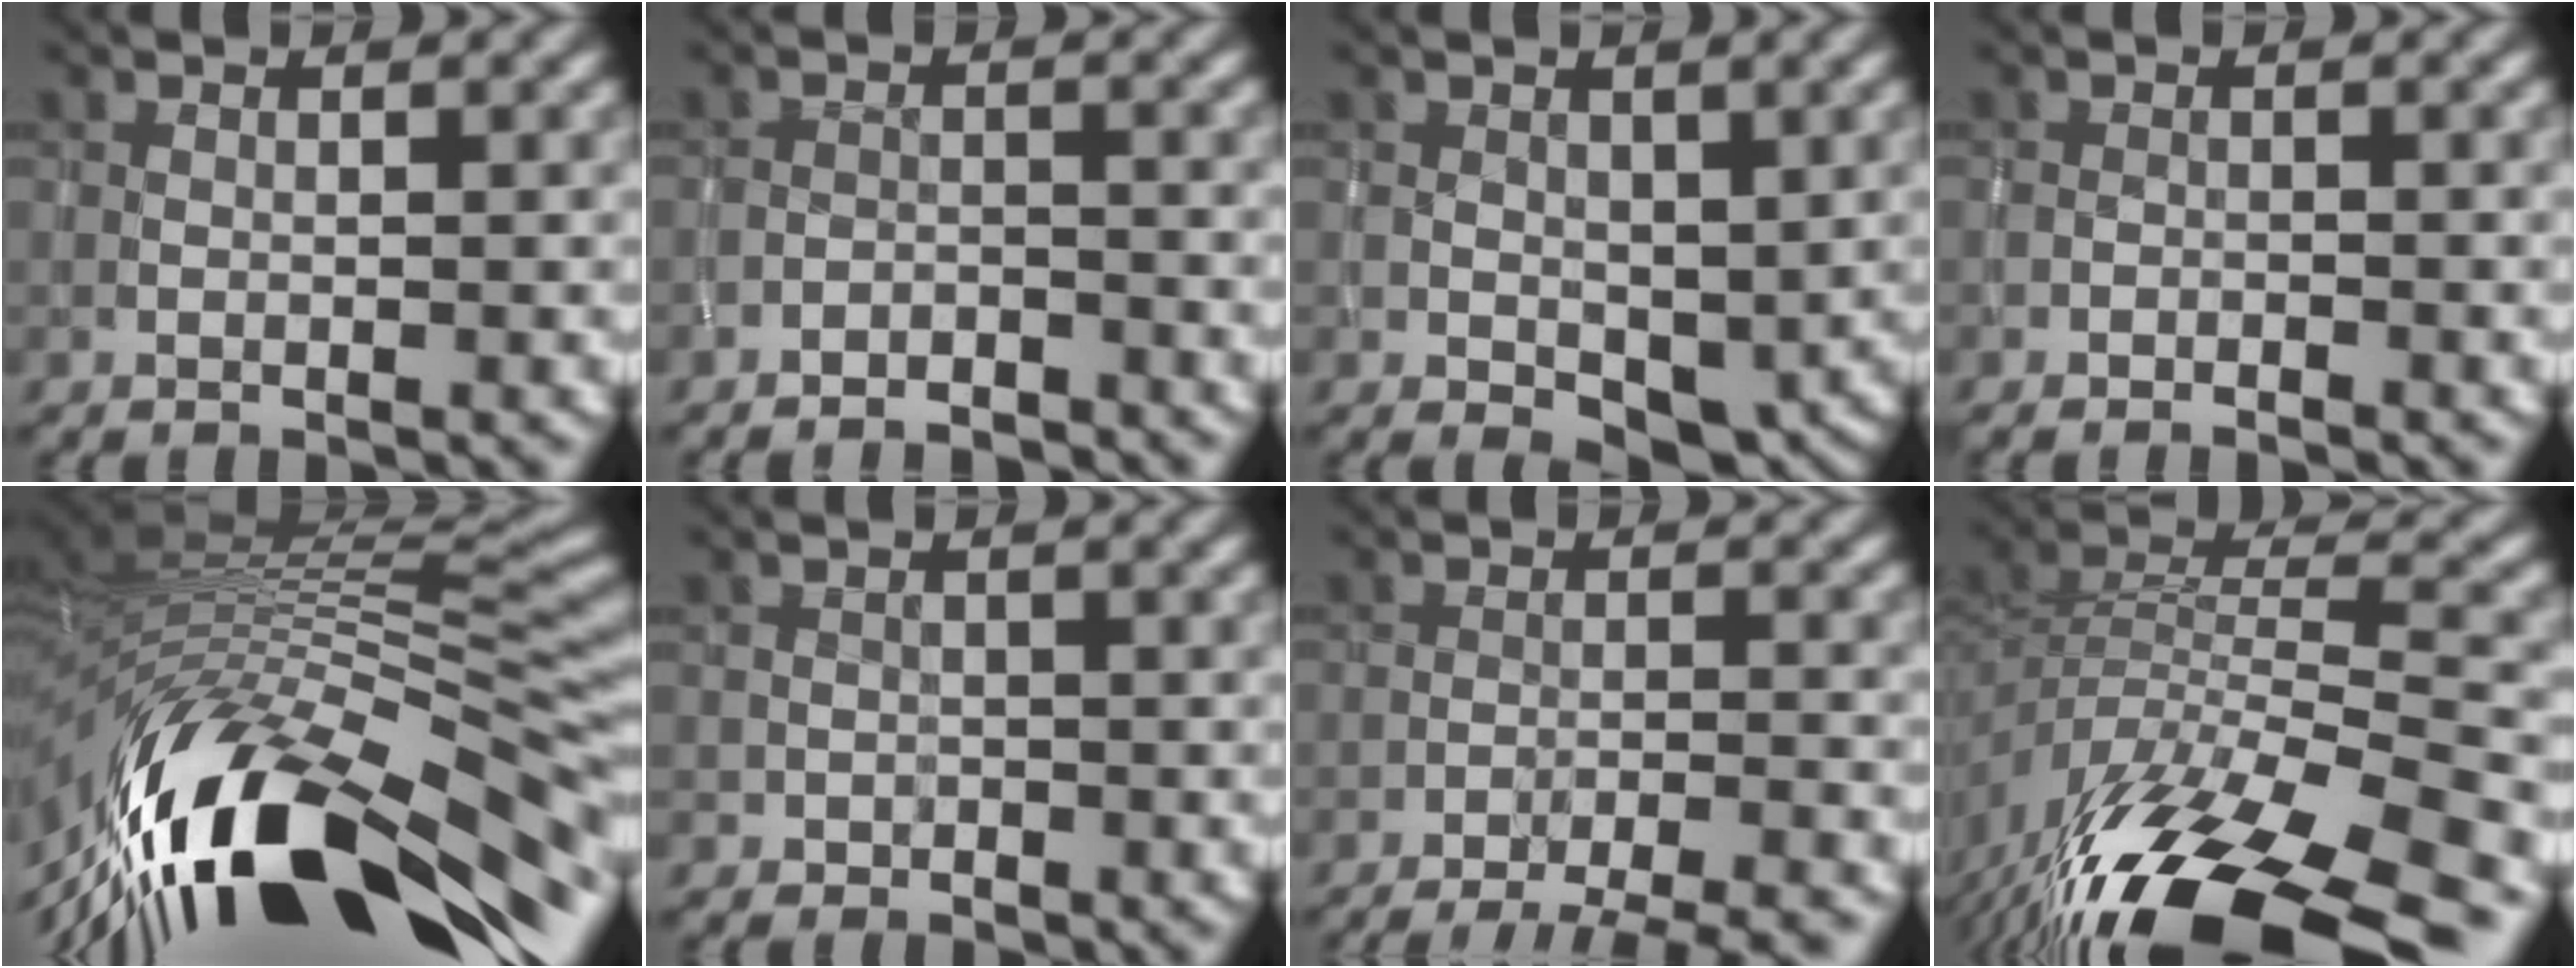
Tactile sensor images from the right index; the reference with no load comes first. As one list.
[{"total": 2.8, "force": [-2.8, 0.5, 0.1], "torque": [0.005, 0.001, -0.048]}, {"total": 3.2, "force": [0.0, 2.4, 2.2], "torque": [-0.033, -0.011, 0.004]}, {"total": 1.0, "force": [-1.0, 0.1, 0.2], "torque": [-0.003, -0.002, -0.017]}, {"total": 16.9, "force": [-6.9, 6.7, 13.9], "torque": [-0.259, -0.022, -0.104]}, {"total": 1.0, "force": [-0.2, 1.0, -0.1], "torque": [0.010, -0.004, -0.004]}, {"total": 9.0, "force": [-8.1, 2.1, 3.2], "torque": [-0.029, 0.003, -0.099]}, {"total": 13.8, "force": [-10.0, 4.9, 8.1], "torque": [-0.157, -0.002, -0.164]}]